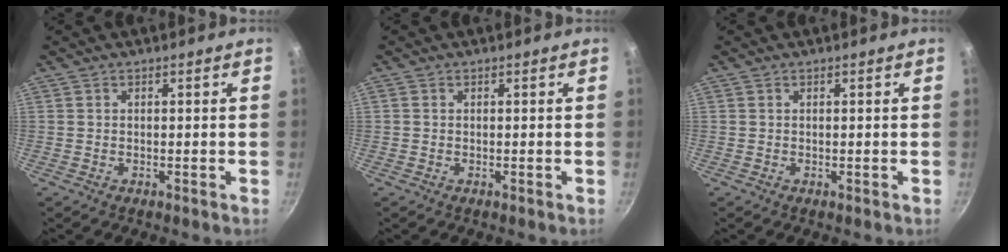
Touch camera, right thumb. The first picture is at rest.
{"total": 0.0}
{"total": 0.0}